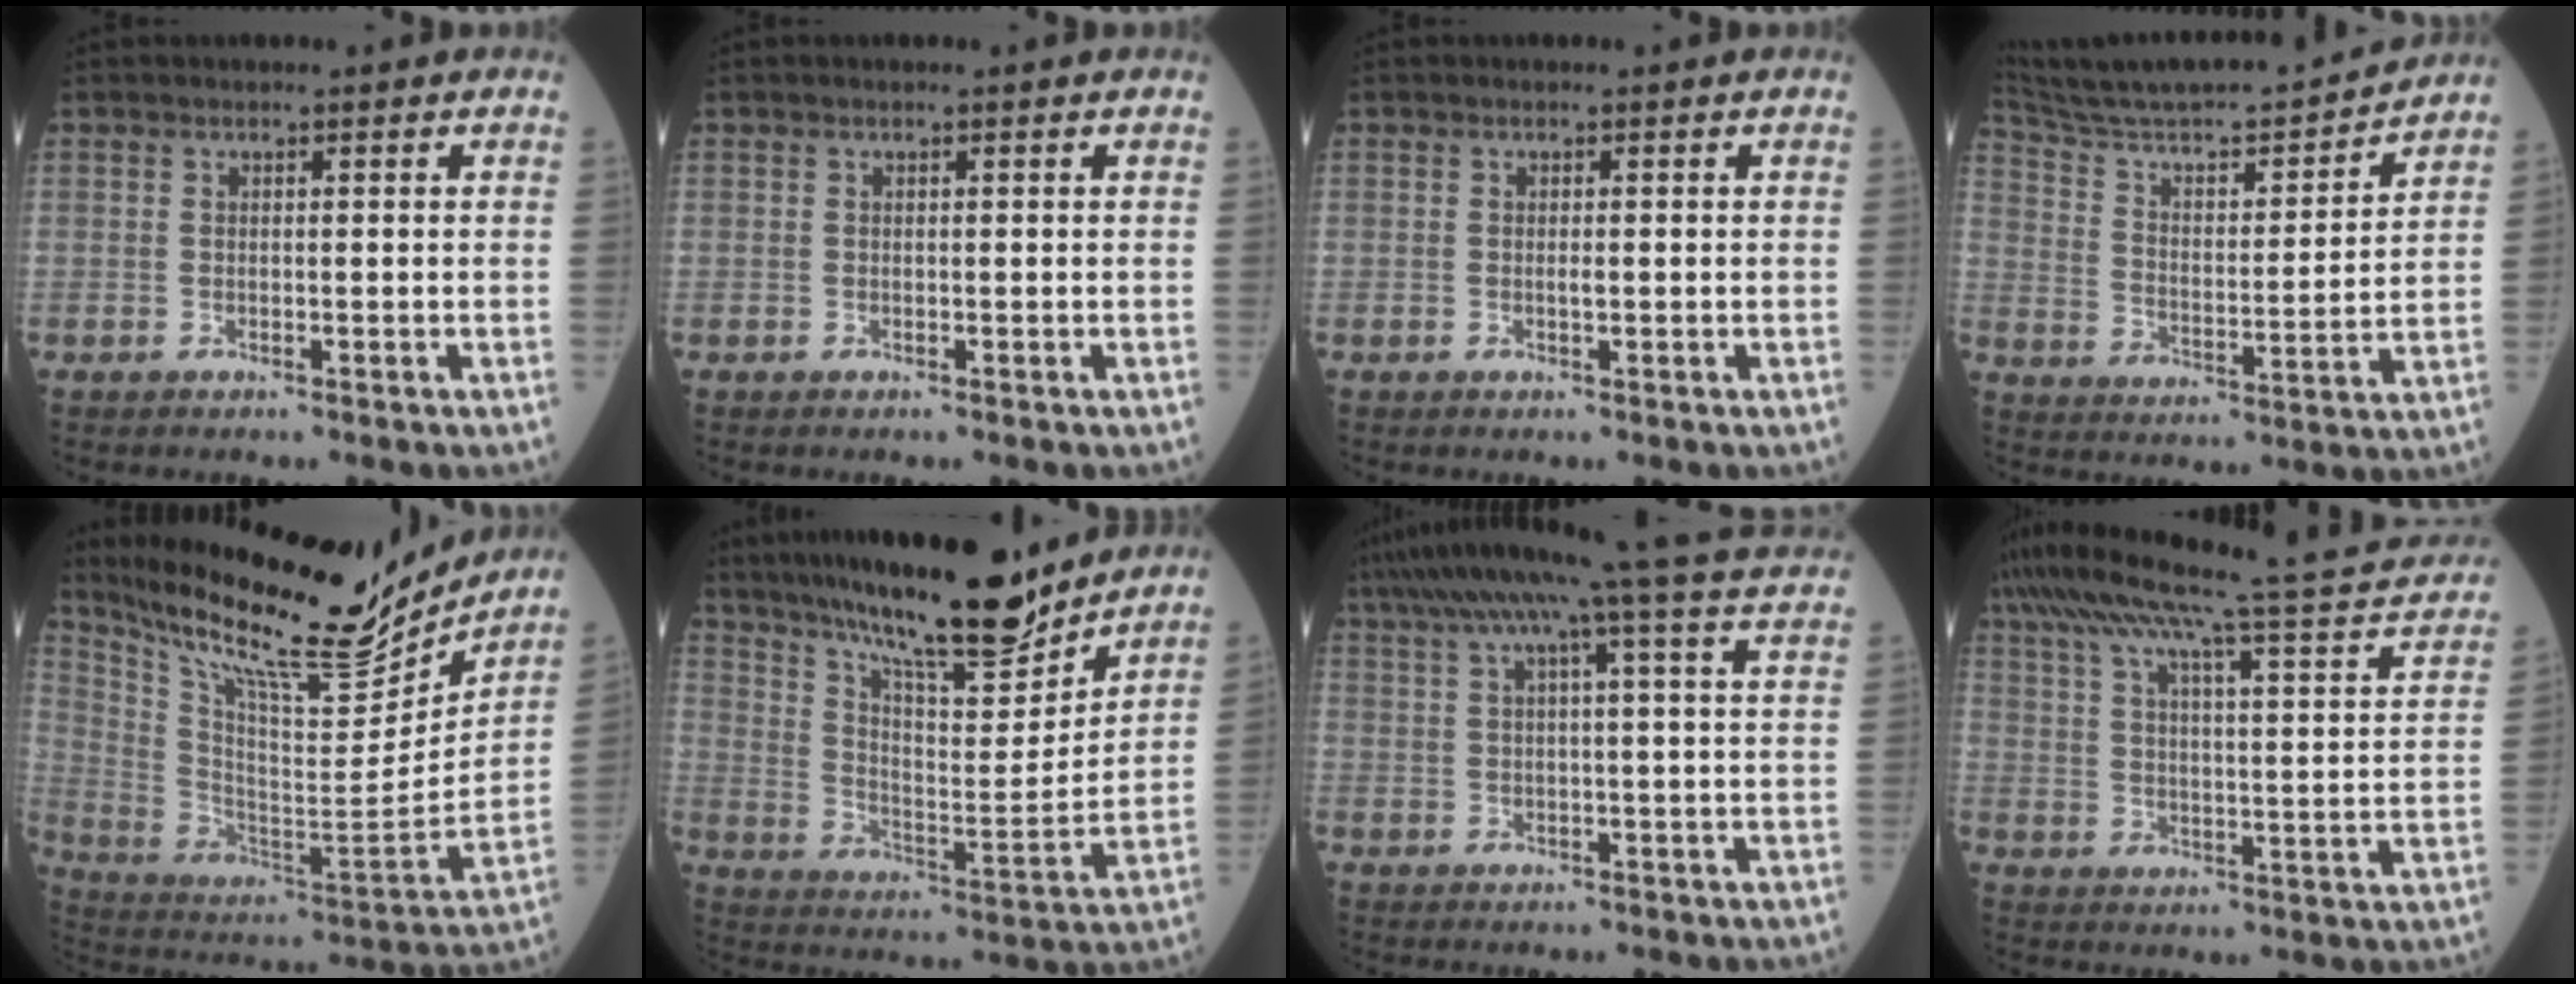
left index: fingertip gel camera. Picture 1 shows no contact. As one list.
[{"total": 0.0}, {"total": 0.5, "force": [-0.2, 0.1, 0.5], "torque": [-0.010, -0.001, -0.003]}, {"total": 21.8, "force": [20.2, 1.0, 8.2], "torque": [-0.141, -0.012, 0.312]}, {"total": 22.9, "force": [20.3, 3.3, 9.9], "torque": [-0.185, -0.042, 0.324]}, {"total": 20.2, "force": [16.6, 2.8, 11.1], "torque": [-0.184, -0.002, 0.272]}, {"total": 20.3, "force": [16.8, -2.0, 11.2], "torque": [-0.198, 0.012, 0.220]}, {"total": 26.8, "force": [23.0, 1.9, 13.6], "torque": [-0.222, -0.003, 0.301]}]